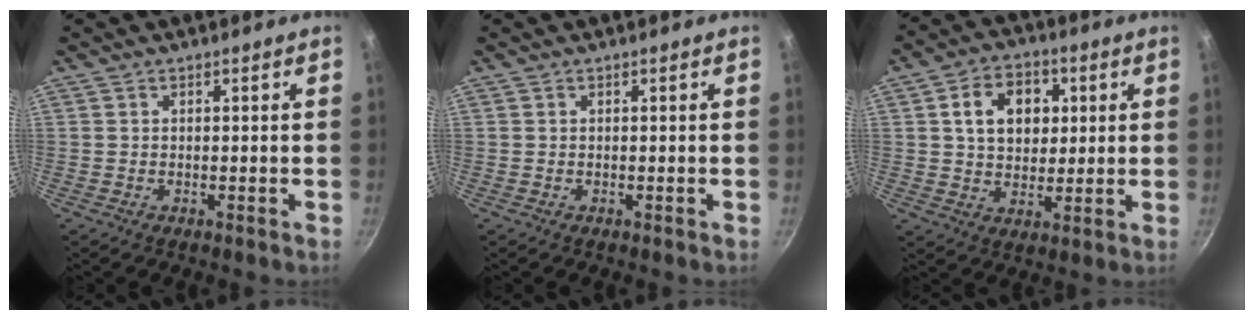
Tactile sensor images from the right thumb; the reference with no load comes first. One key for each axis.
{"total": 0.0}
{"total": 11.1, "fx": 2.7, "fy": 8.3, "fz": 6.9, "tx": -0.087, "ty": 0.004, "tz": 0.039}